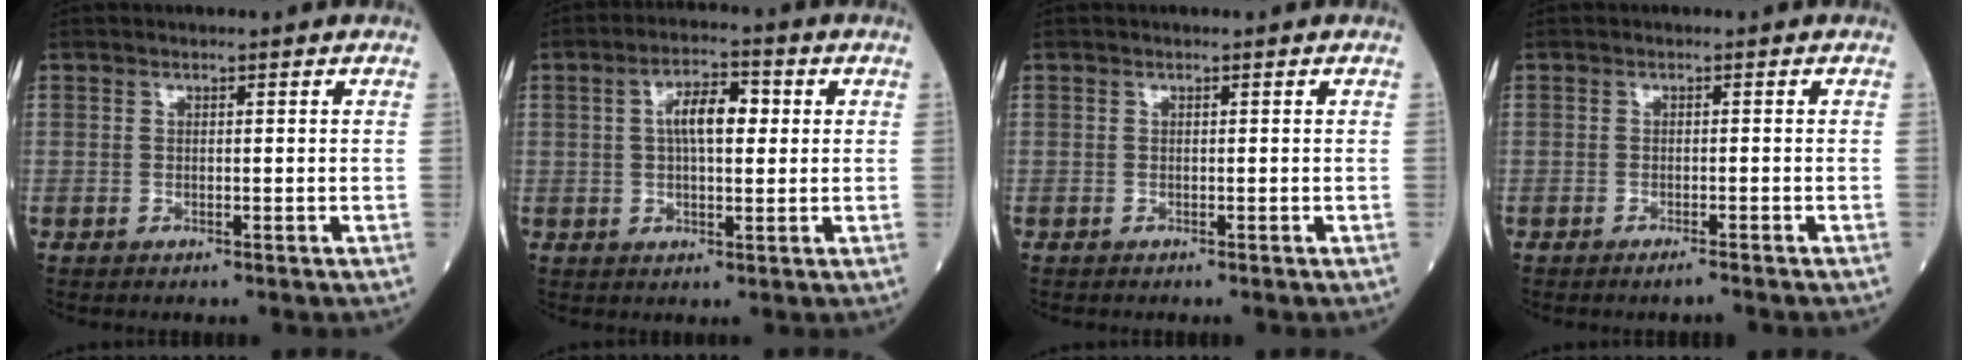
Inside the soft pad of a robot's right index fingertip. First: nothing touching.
{"total": 6.5, "force": [1.2, 2.4, 5.9], "torque": [-0.107, 0.016, 0.019]}
{"total": 0.0}
{"total": 1.6, "force": [-1.4, -0.3, 0.8], "torque": [-0.014, -0.001, -0.021]}